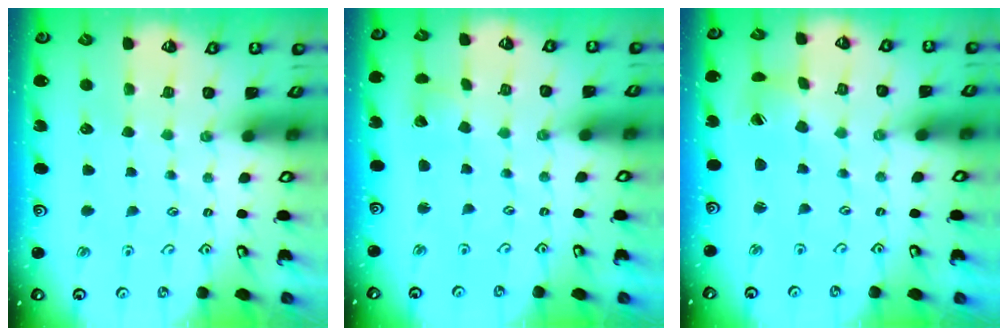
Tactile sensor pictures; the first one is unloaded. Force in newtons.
{"total": 3.2, "press": 3.2, "slide": 0.4}
{"total": 2.5, "press": 2.5, "slide": 0.4}